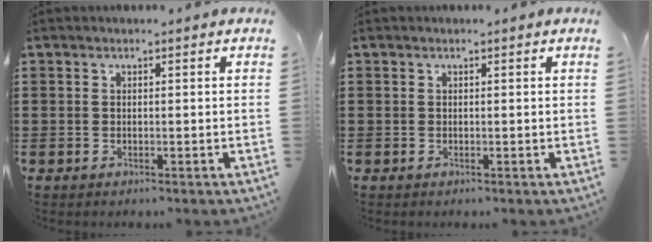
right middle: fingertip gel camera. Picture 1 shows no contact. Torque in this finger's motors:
{"motor_torque": [0.04, -0.03, 0.00, -0.01]}